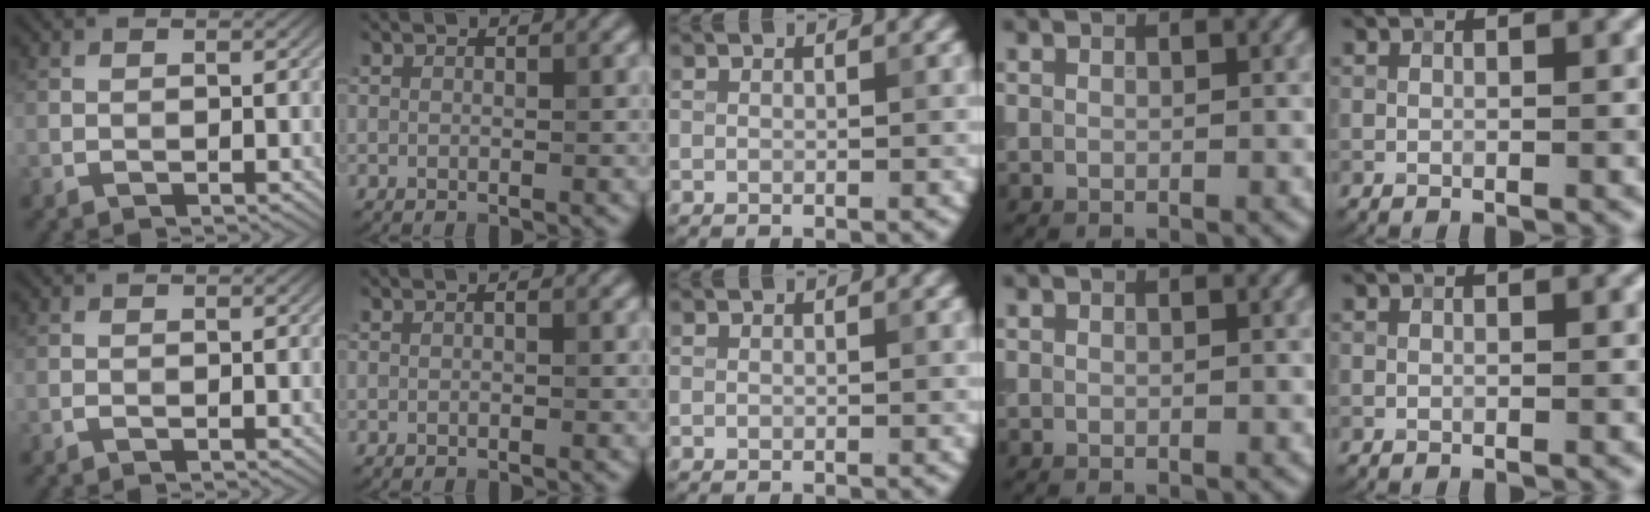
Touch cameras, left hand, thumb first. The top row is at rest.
{}